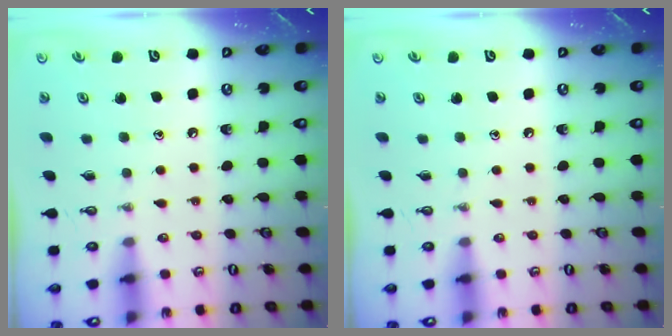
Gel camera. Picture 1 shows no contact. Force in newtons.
{"total": 0.0}